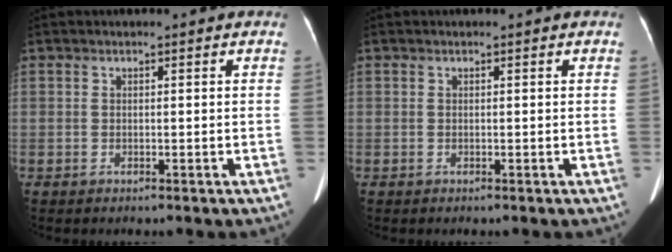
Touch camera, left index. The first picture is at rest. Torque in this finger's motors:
{"motor_torque": [0.02, 0.02, 0.00, 0.02]}